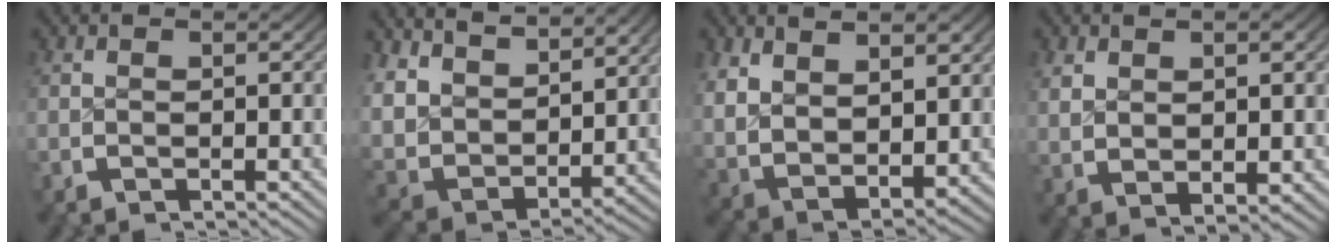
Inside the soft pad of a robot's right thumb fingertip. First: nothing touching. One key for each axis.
{"total": 9.8, "fx": 2.3, "fy": 7.3, "fz": 6.2, "tx": -0.171, "ty": -0.043, "tz": 0.056}
{"total": 9.6, "fx": 0.7, "fy": 7.1, "fz": 6.4, "tx": -0.162, "ty": -0.042, "tz": 0.036}
{"total": 3.1, "fx": 1.3, "fy": 1.6, "fz": 2.3, "tx": -0.038, "ty": -0.001, "tz": 0.033}